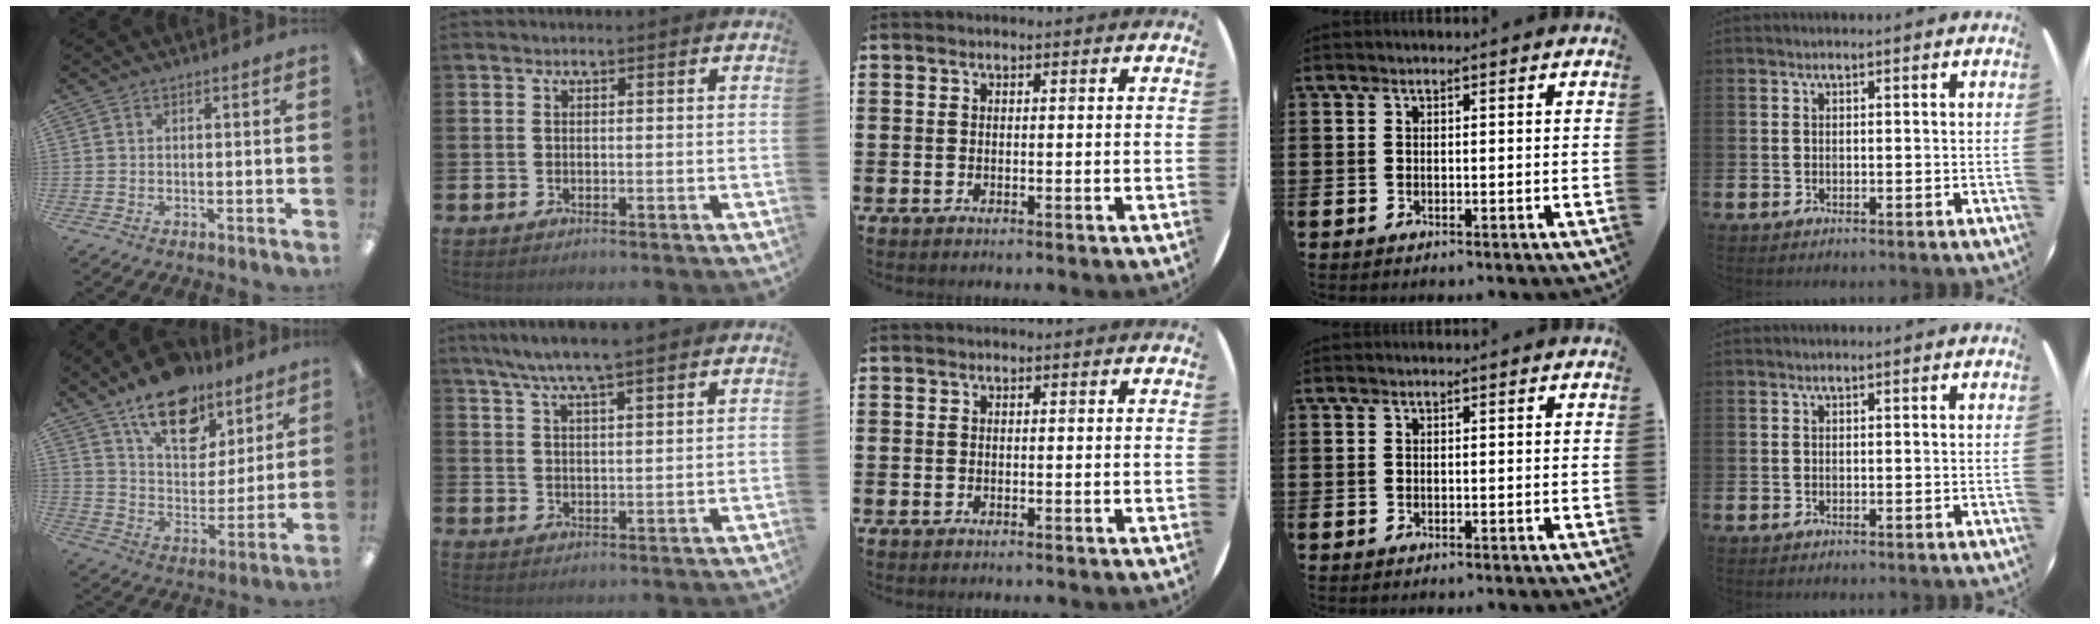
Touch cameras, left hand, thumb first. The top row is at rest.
{"thumb": {"total": 17.2, "force": [12.0, 9.2, 8.2], "torque": [-0.122, -0.069, 0.210]}, "index": {"total": 6.5, "force": [5.8, 0.4, 2.7], "torque": [-0.064, -0.017, 0.104]}}